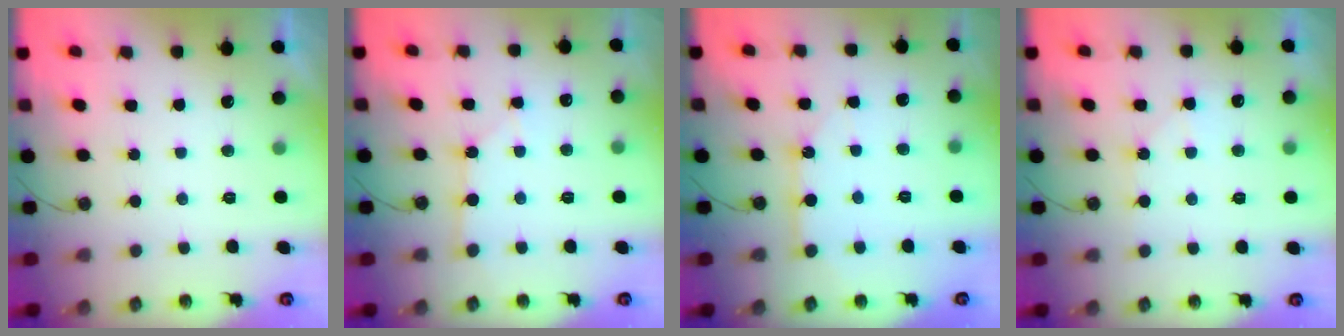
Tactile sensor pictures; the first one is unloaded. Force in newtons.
{"total": 2.6, "press": 2.6, "slide": 0.3}
{"total": 6.7, "press": 6.7, "slide": 0.2}
{"total": 6.5, "press": 6.4, "slide": 0.8}